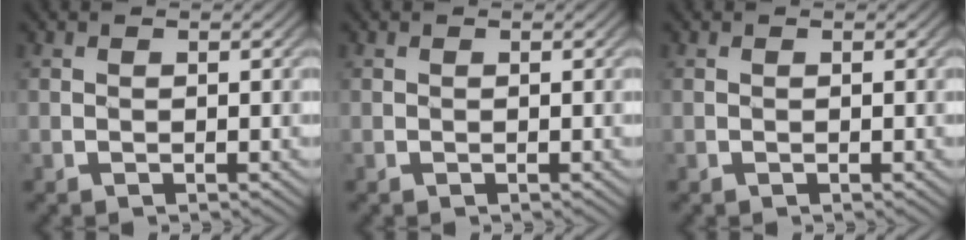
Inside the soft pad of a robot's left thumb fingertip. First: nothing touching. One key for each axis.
{"total": 0.0}
{"total": 0.0}